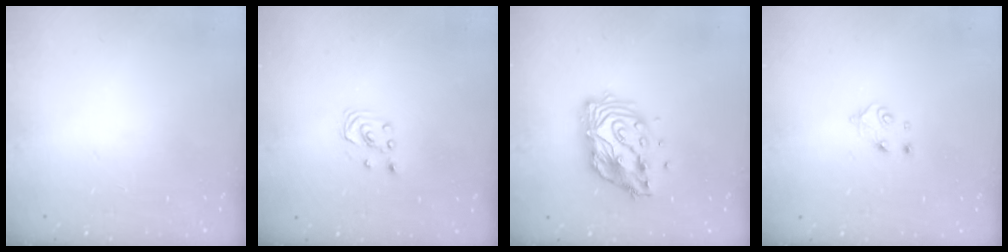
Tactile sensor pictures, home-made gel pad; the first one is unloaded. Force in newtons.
{"total": 1.8, "press": 1.8, "slide": 0.2}
{"total": 13.0, "press": 13.0, "slide": 1.1}
{"total": 4.9, "press": 4.9, "slide": 0.5}